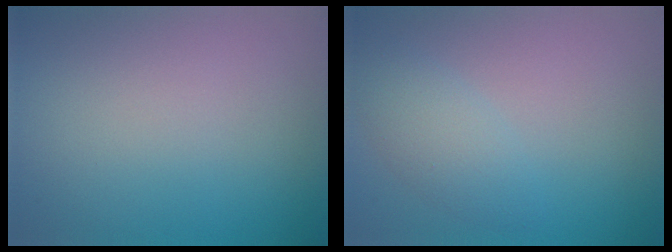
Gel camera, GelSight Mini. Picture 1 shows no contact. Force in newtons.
{"total": 2.5, "press": 2.5, "slide": 0.1}